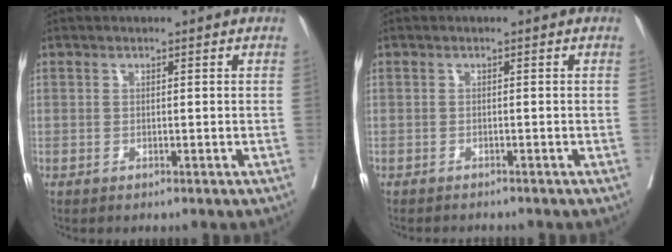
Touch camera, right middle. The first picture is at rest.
{"total": 2.3, "force": [-2.3, 0.2, 0.4], "torque": [-0.008, -0.006, -0.031]}